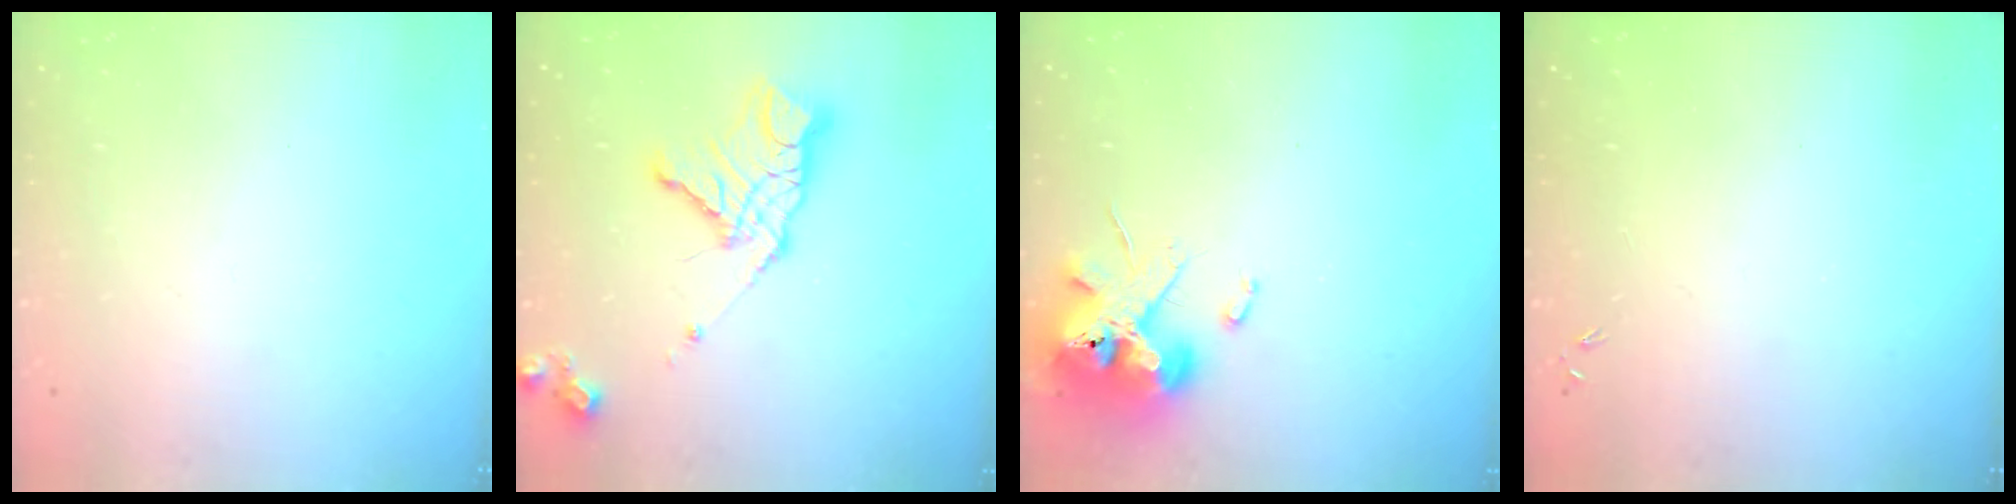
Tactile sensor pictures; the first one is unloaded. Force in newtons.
{"total": 14.5, "press": 14.5, "slide": 1.4}
{"total": 13.3, "press": 13.1, "slide": 2.1}
{"total": 0.0}